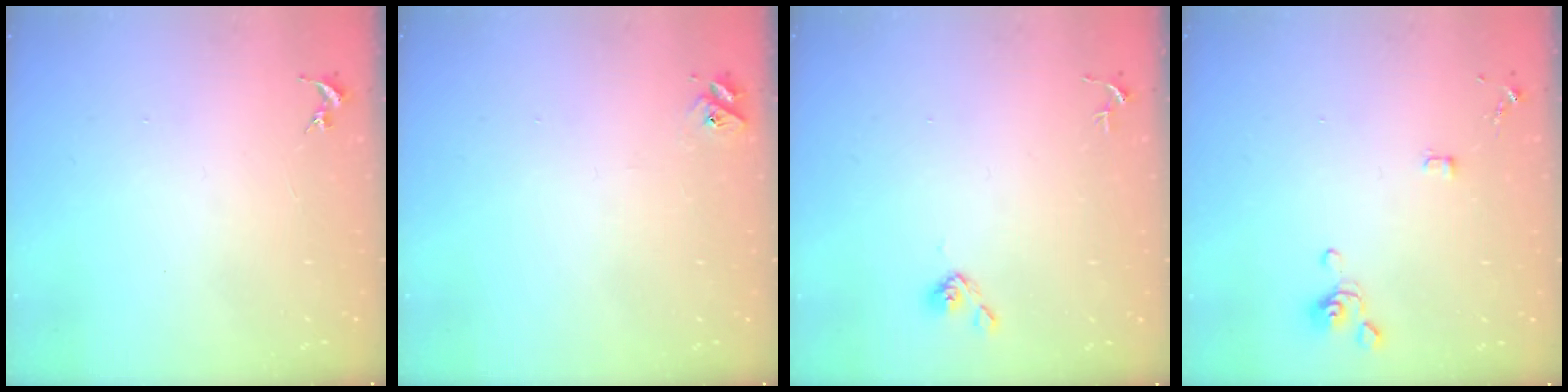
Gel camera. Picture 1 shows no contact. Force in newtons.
{"total": 2.8, "press": 2.8, "slide": 0.3}
{"total": 4.4, "press": 4.3, "slide": 0.6}
{"total": 3.8, "press": 3.7, "slide": 0.9}